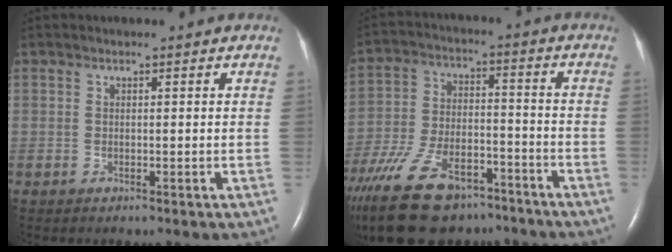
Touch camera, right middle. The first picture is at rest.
{"total": 18.1, "force": [-13.4, 8.0, 9.2], "torque": [-0.228, -0.013, -0.230]}